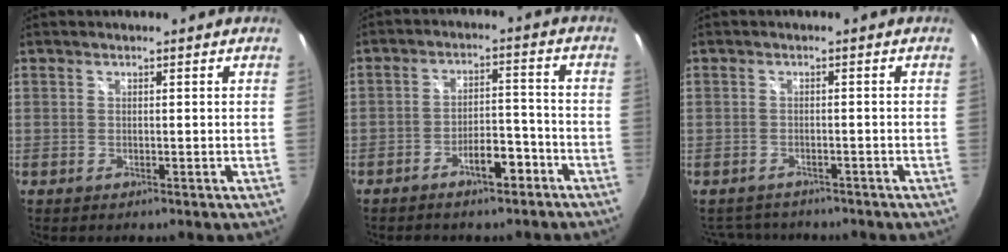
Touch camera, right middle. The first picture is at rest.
{"total": 6.5, "force": [-4.6, 2.8, 3.7], "torque": [-0.062, 0.021, -0.058]}
{"total": 6.4, "force": [-5.6, 2.8, 1.5], "torque": [-0.039, 0.001, -0.081]}